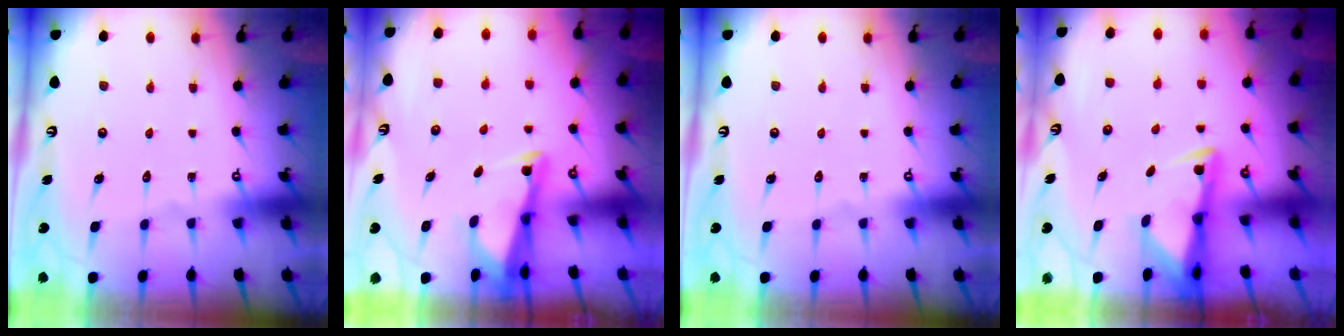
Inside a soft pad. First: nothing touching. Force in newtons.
{"total": 2.5, "press": 2.5, "slide": 0.5}
{"total": 0.0}
{"total": 2.7, "press": 2.6, "slide": 0.5}